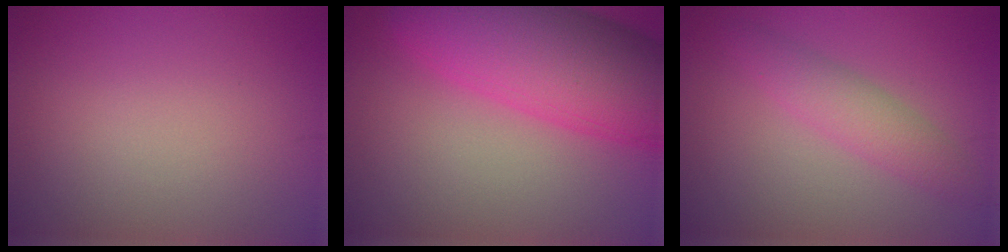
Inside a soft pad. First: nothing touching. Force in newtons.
{"total": 11.9, "press": 11.9, "slide": 0.6}
{"total": 2.8, "press": 2.8, "slide": 0.0}